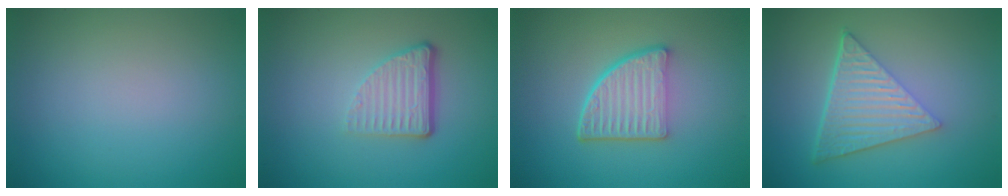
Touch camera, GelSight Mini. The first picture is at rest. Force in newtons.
{"total": 3.7, "press": 2.4, "slide": 2.8}
{"total": 5.3, "press": 3.7, "slide": 3.8}
{"total": 6.6, "press": 4.3, "slide": 5.0}